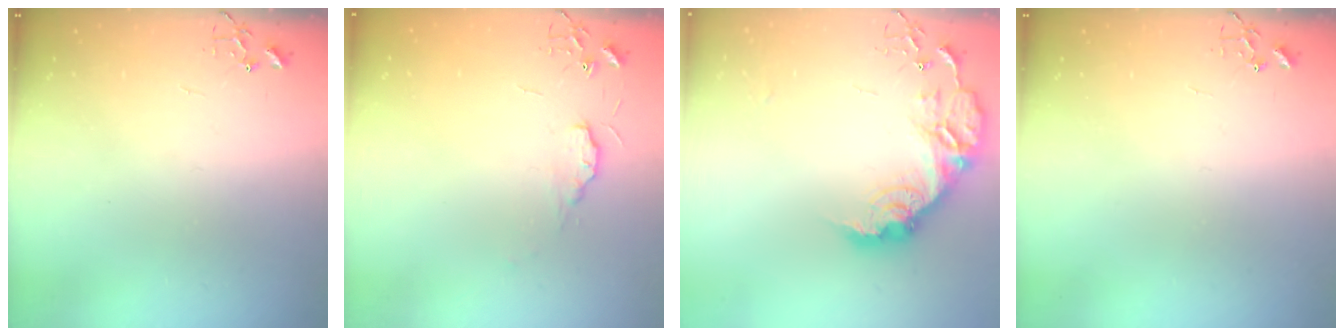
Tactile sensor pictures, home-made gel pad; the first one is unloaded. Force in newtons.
{"total": 5.0, "press": 4.9, "slide": 0.8}
{"total": 17.3, "press": 17.3, "slide": 1.2}
{"total": 0.0}